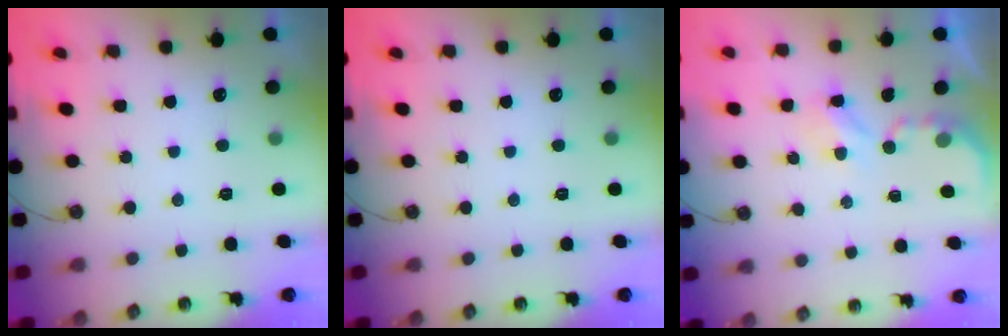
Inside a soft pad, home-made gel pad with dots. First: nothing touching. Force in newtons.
{"total": 0.0}
{"total": 2.8, "press": 2.8, "slide": 0.4}